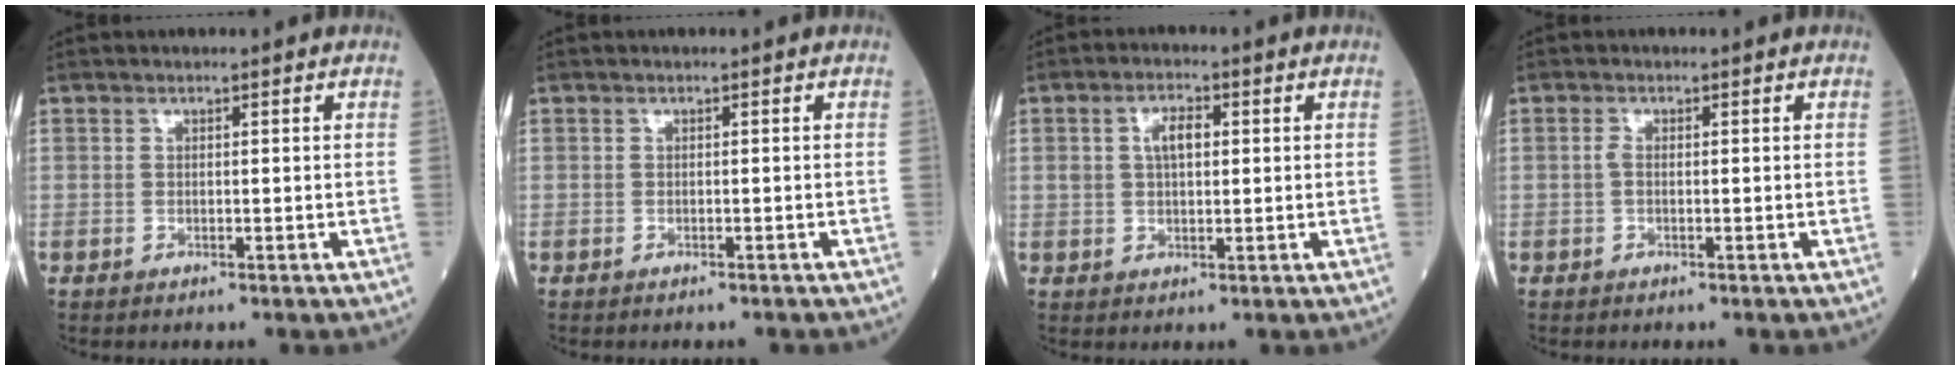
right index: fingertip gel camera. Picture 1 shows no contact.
{"total": 1.2, "force": [-1.1, 0.0, 0.3], "torque": [-0.006, -0.001, -0.014]}
{"total": 3.9, "force": [0.9, 1.8, 3.4], "torque": [-0.067, 0.012, 0.019]}
{"total": 1.0, "force": [-0.1, 0.3, 0.9], "torque": [-0.021, 0.001, -0.005]}